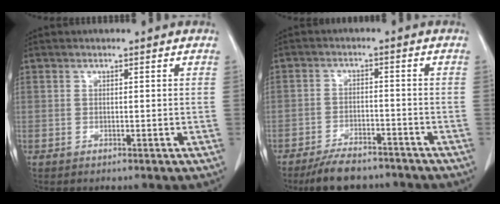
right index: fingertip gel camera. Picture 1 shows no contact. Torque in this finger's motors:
{"motor_torque": [0.58, -0.56, 0.21, 0.02]}